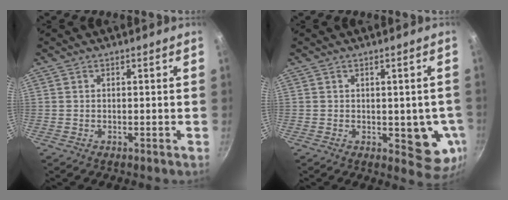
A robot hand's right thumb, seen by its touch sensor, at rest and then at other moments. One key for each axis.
{"total": 8.6, "fx": -1.1, "fy": 4.3, "fz": 7.4, "tx": -0.054, "ty": -0.013, "tz": -0.011}